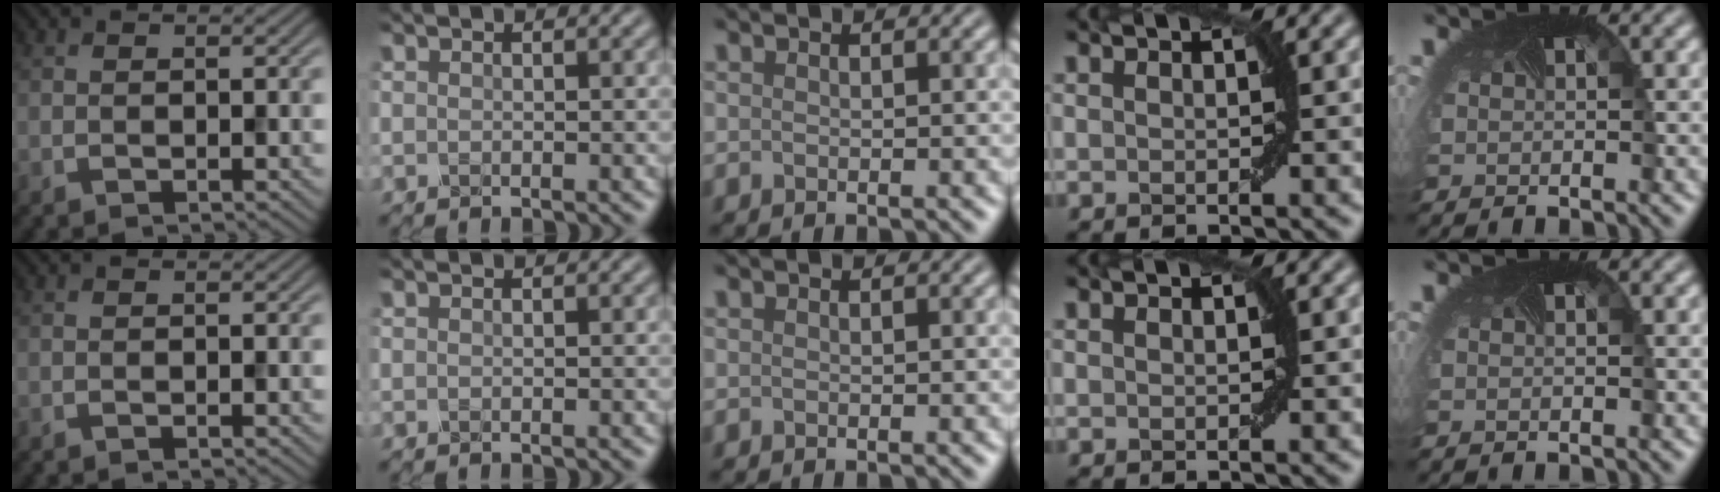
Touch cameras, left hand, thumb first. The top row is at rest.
{}